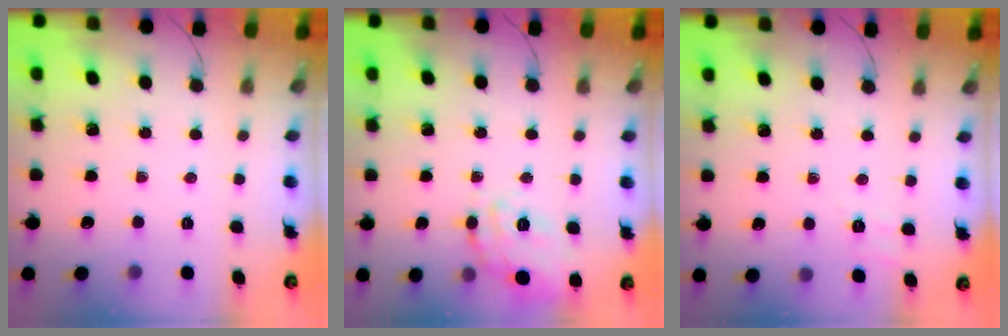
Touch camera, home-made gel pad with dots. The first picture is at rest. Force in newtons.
{"total": 16.5, "press": 16.5, "slide": 0.5}
{"total": 2.9, "press": 2.3, "slide": 1.9}